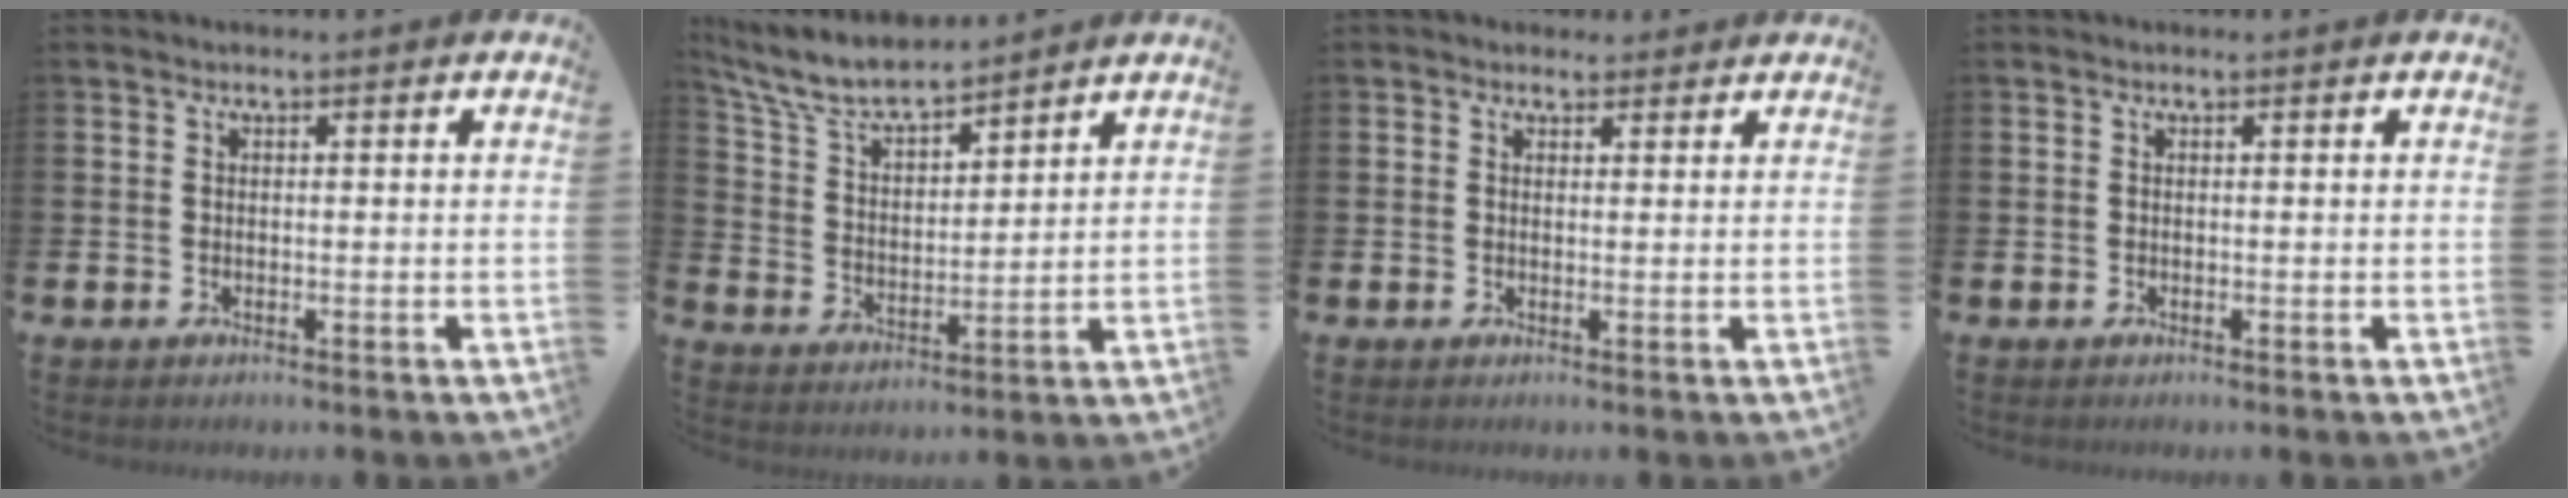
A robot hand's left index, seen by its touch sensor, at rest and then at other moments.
{"total": 7.4, "force": [6.8, 1.5, 2.5], "torque": [-0.083, -0.039, 0.121]}
{"total": 1.7, "force": [1.5, 0.8, 0.0], "torque": [0.012, -0.001, 0.024]}
{"total": 0.0}